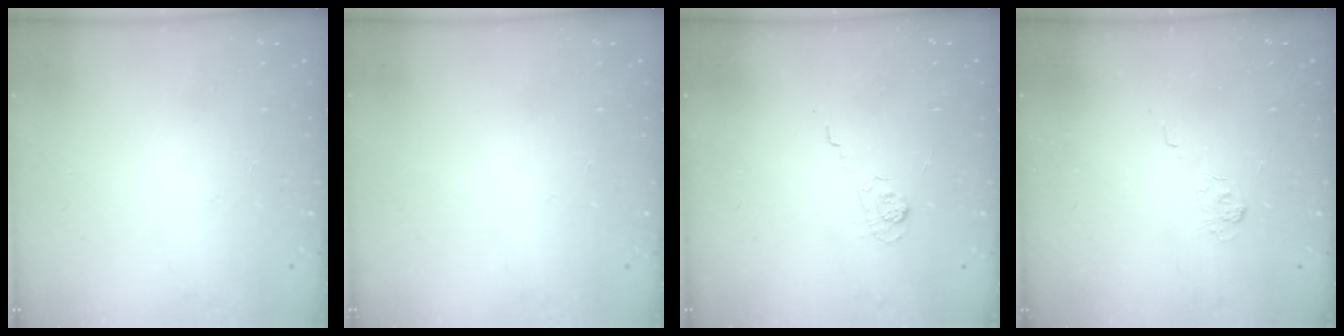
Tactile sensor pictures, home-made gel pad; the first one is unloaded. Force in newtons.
{"total": 0.0}
{"total": 3.1, "press": 2.7, "slide": 1.5}
{"total": 2.0, "press": 1.3, "slide": 1.5}